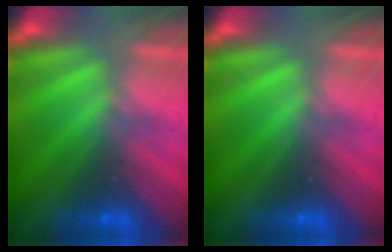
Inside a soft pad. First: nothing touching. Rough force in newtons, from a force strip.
{"total": 0.0}